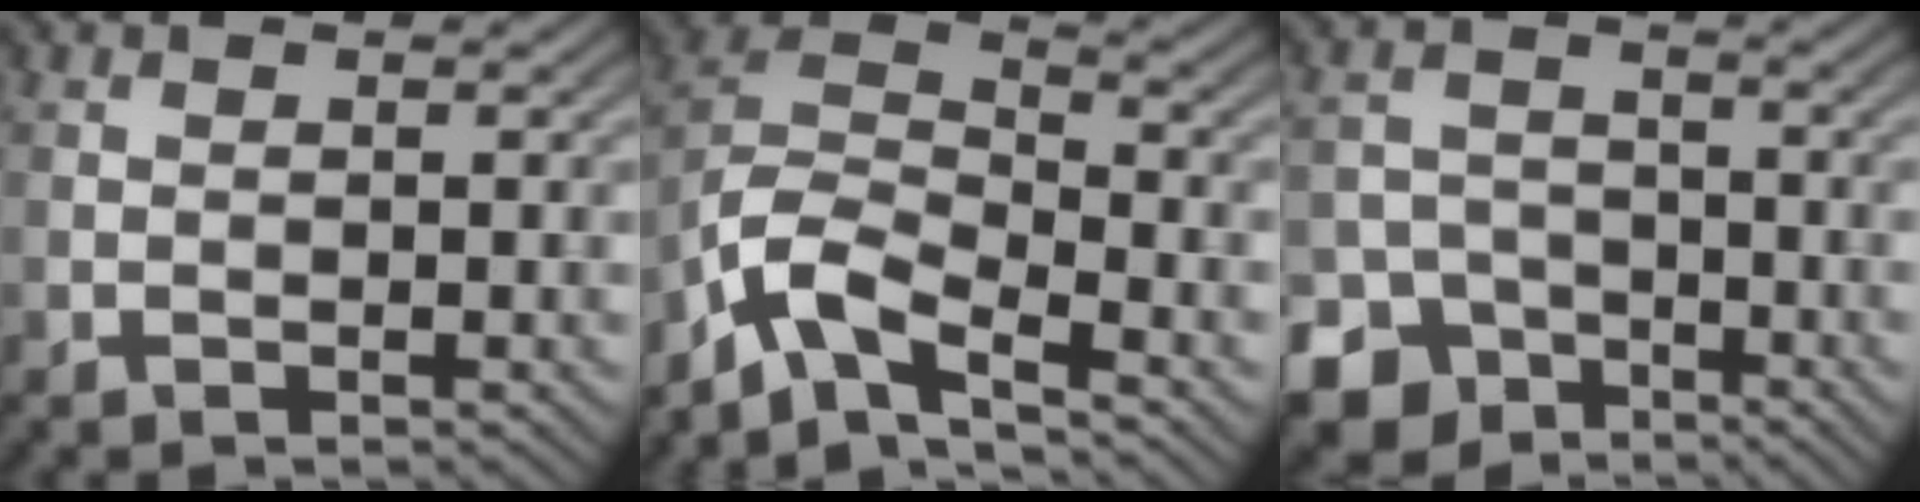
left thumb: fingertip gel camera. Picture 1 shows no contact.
{"total": 8.5, "force": [-6.2, 2.7, 5.1], "torque": [-0.106, -0.002, -0.145]}
{"total": 8.8, "force": [-5.9, 6.2, 2.4], "torque": [-0.048, -0.023, -0.112]}